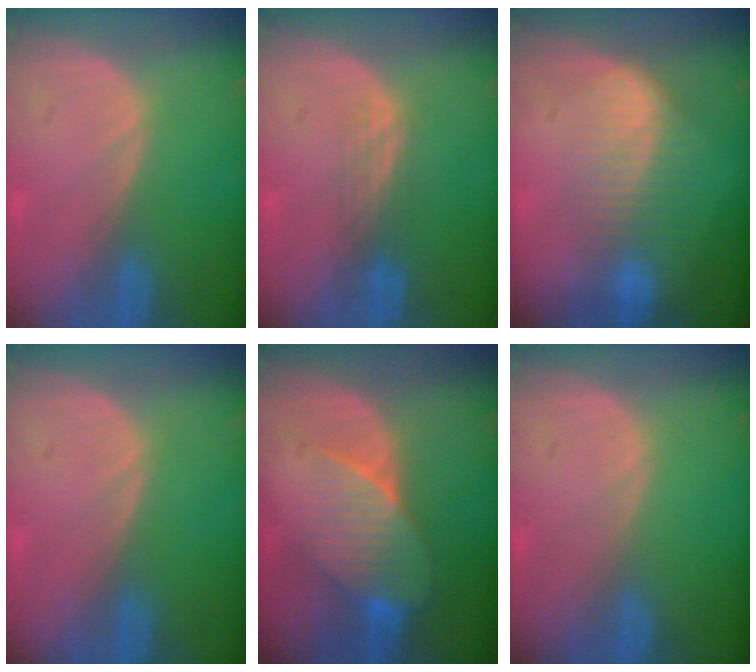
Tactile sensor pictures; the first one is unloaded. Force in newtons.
{"total": 3.0, "press": 2.5, "slide": 1.6}
{"total": 7.1, "press": 6.5, "slide": 2.9}
{"total": 0.0}
{"total": 7.6, "press": 6.9, "slide": 3.1}
{"total": 0.0}